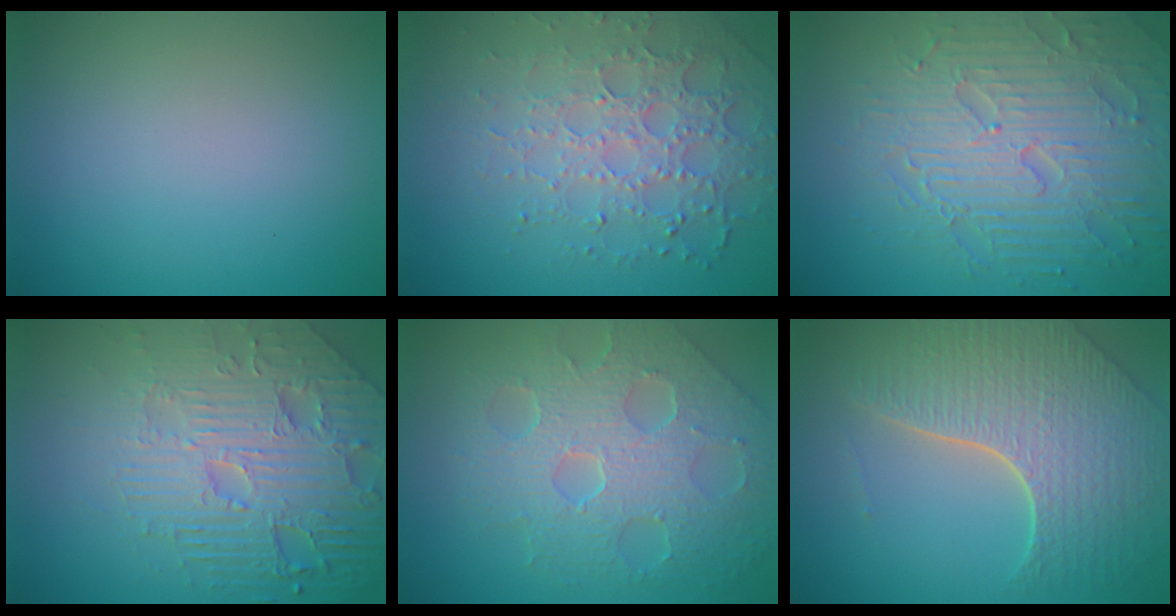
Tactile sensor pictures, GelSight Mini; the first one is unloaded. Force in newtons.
{"total": 4.9, "press": 4.2, "slide": 2.4}
{"total": 8.0, "press": 6.1, "slide": 5.2}
{"total": 8.5, "press": 6.0, "slide": 6.0}
{"total": 8.3, "press": 5.8, "slide": 5.9}
{"total": 7.6, "press": 5.5, "slide": 5.2}